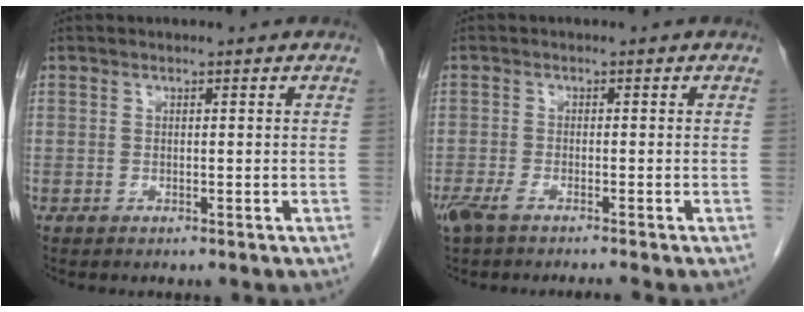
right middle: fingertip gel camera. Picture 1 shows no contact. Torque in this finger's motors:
{"motor_torque": [0.00, 0.03, 0.03, 0.04]}